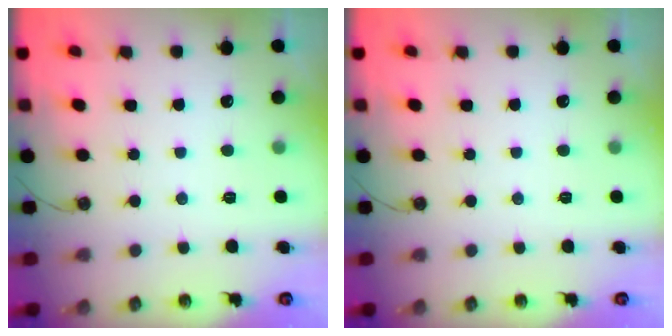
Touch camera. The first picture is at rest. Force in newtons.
{"total": 0.0}